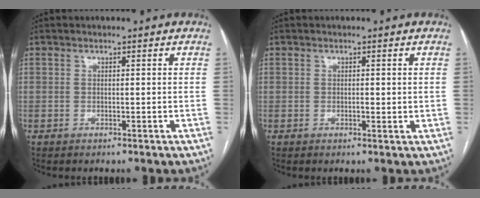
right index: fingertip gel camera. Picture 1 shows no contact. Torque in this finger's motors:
{"motor_torque": [0.54, 0.64, 0.13, 0.08]}